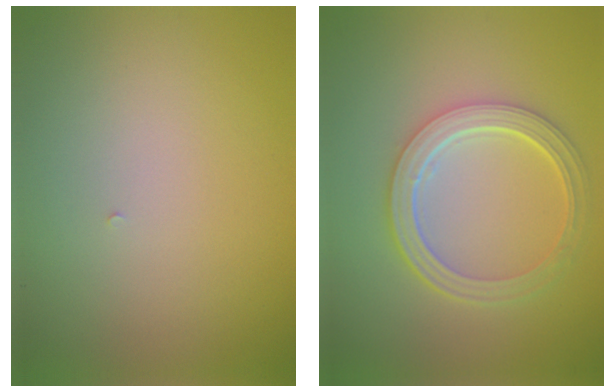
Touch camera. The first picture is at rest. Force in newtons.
{"total": 5.0, "press": 3.7, "slide": 3.3}